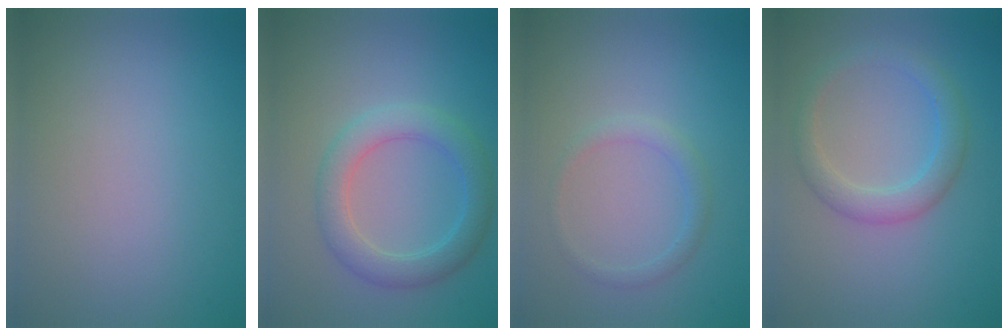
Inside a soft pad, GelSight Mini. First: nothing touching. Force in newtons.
{"total": 3.8, "press": 3.8, "slide": 0.2}
{"total": 1.4, "press": 1.4, "slide": 0.1}
{"total": 2.9, "press": 2.9, "slide": 0.1}